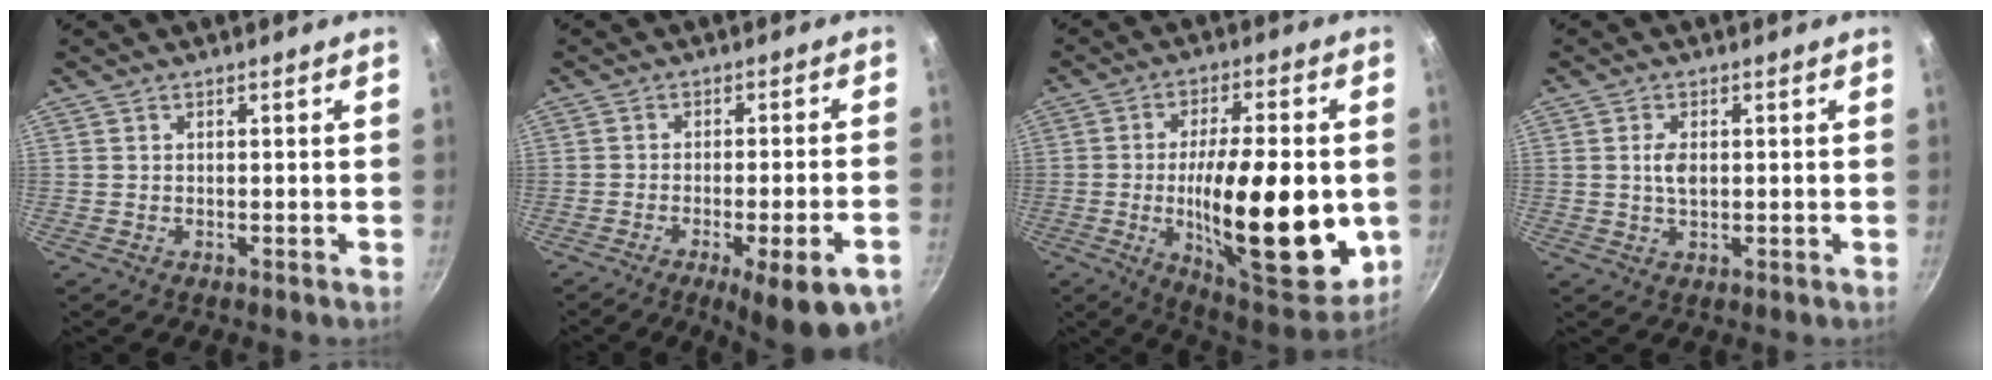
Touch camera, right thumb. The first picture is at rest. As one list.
[{"total": 12.6, "force": [-6.3, 2.8, 10.6], "torque": [-0.131, 0.014, -0.081]}, {"total": 25.5, "force": [-3.0, 9.0, 23.7], "torque": [-0.338, -0.010, -0.044]}, {"total": 3.3, "force": [0.3, 1.8, 2.7], "torque": [-0.042, 0.000, 0.005]}]